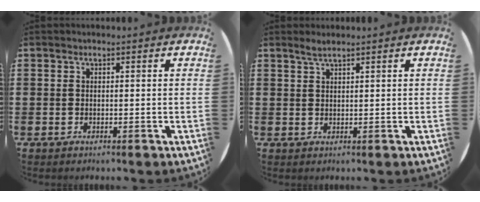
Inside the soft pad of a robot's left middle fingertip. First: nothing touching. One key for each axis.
{"total": 1.5, "fx": 1.3, "fy": 0.1, "fz": 0.7, "tx": -0.015, "ty": 0.002, "tz": 0.024}